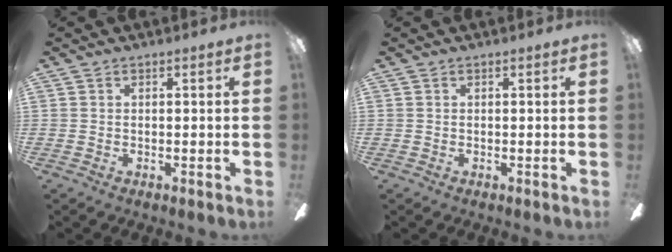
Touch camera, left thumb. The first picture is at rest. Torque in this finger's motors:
{"motor_torque": [0.00, 0.01, 0.08, -0.09, 0.00]}